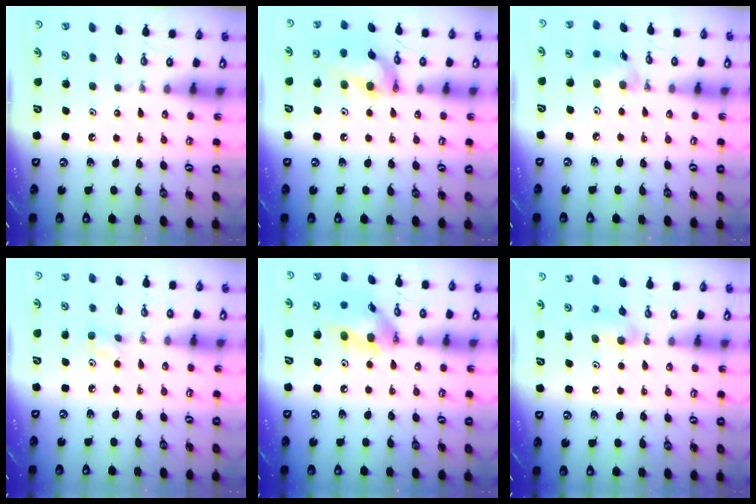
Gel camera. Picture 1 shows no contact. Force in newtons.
{"total": 12.8, "press": 12.8, "slide": 0.6}
{"total": 5.5, "press": 5.4, "slide": 0.9}
{"total": 4.5, "press": 4.4, "slide": 0.6}
{"total": 14.0, "press": 13.8, "slide": 2.5}
{"total": 4.3, "press": 4.2, "slide": 0.9}